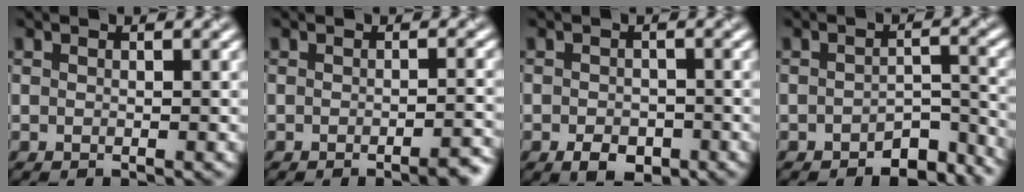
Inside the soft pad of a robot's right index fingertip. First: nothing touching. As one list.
[{"total": 2.3, "force": [-1.6, 0.5, 1.5], "torque": [-0.013, 0.003, -0.025]}, {"total": 2.7, "force": [-1.2, 1.7, 1.7], "torque": [-0.025, -0.003, -0.024]}, {"total": 4.6, "force": [-3.7, 2.0, 2.0], "torque": [-0.022, -0.003, -0.053]}]